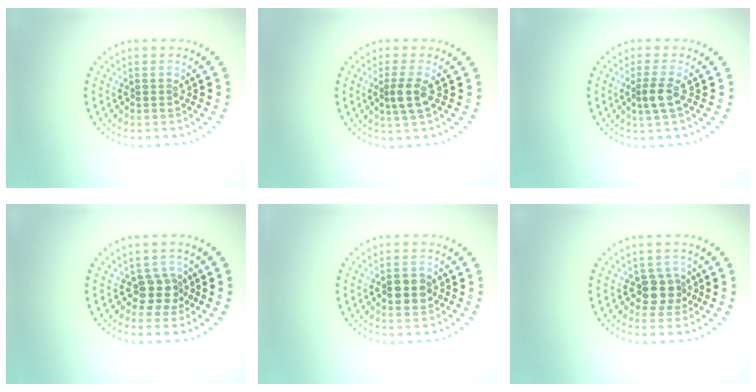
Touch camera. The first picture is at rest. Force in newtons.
{"total": 2.0, "press": 1.6, "slide": 1.1}
{"total": 1.9, "press": 1.6, "slide": 1.1}
{"total": 2.4, "press": 1.9, "slide": 1.5}
{"total": 2.7, "press": 2.7, "slide": 0.1}
{"total": 2.4, "press": 2.0, "slide": 1.3}